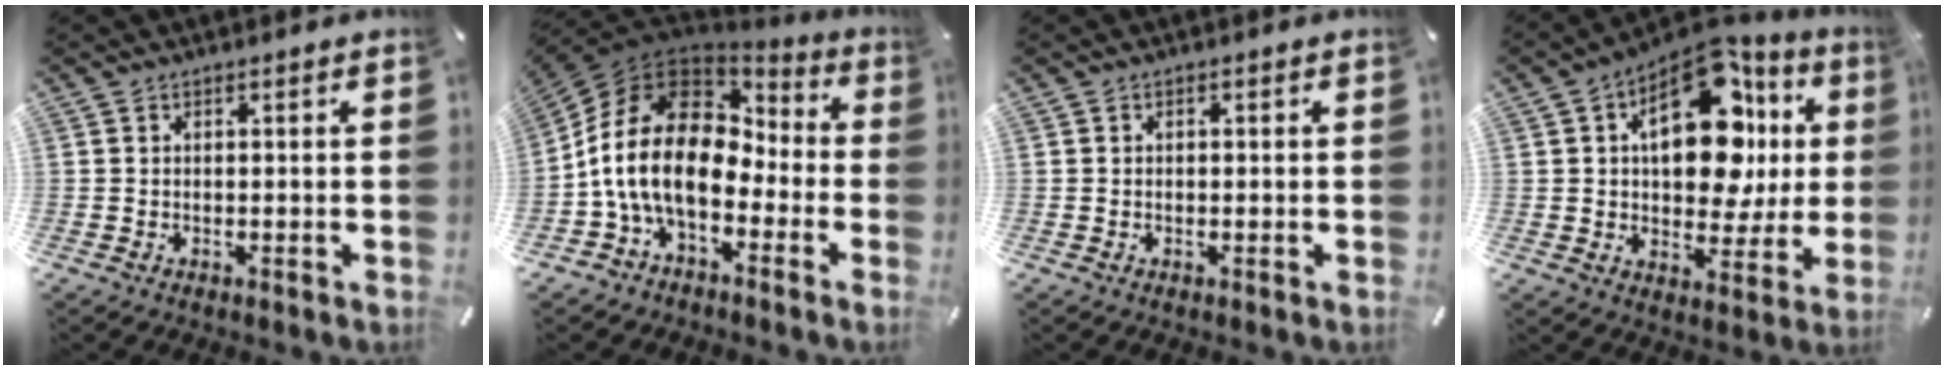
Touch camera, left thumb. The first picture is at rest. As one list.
[{"total": 17.6, "force": [-2.7, 11.7, 12.9], "torque": [-0.276, 0.021, -0.049]}, {"total": 0.7, "force": [-0.2, 0.5, 0.5], "torque": [-0.010, 0.001, -0.004]}, {"total": 21.5, "force": [5.6, 12.8, 16.4], "torque": [-0.238, -0.029, 0.091]}]